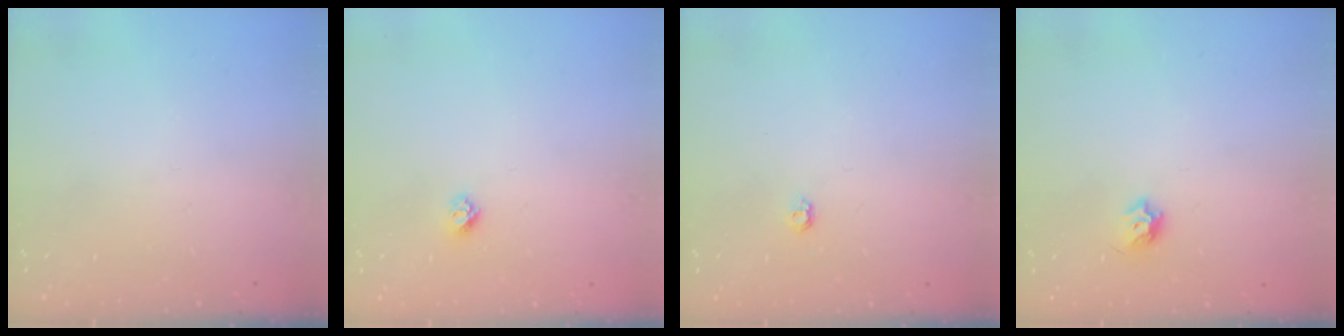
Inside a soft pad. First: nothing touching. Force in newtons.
{"total": 4.5, "press": 4.4, "slide": 0.5}
{"total": 3.9, "press": 3.8, "slide": 0.5}
{"total": 5.2, "press": 5.1, "slide": 1.0}